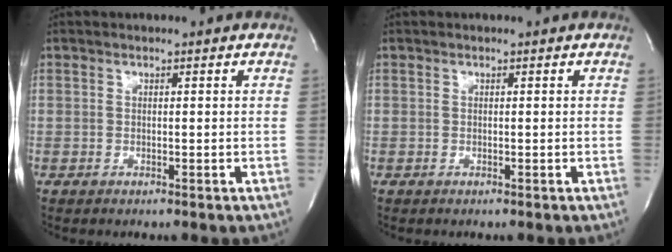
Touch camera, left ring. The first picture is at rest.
{"total": 0.0}